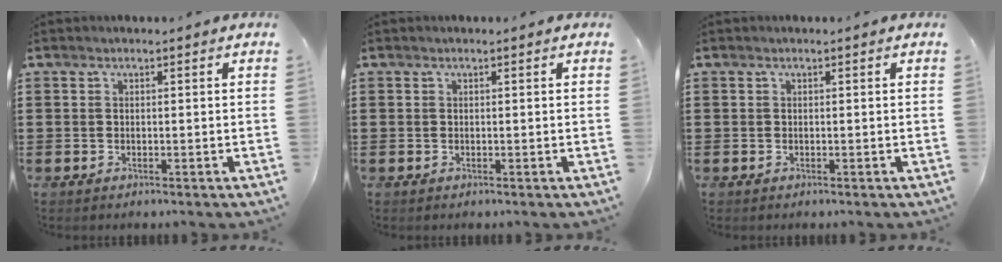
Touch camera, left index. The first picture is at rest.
{"total": 0.0}
{"total": 0.0}